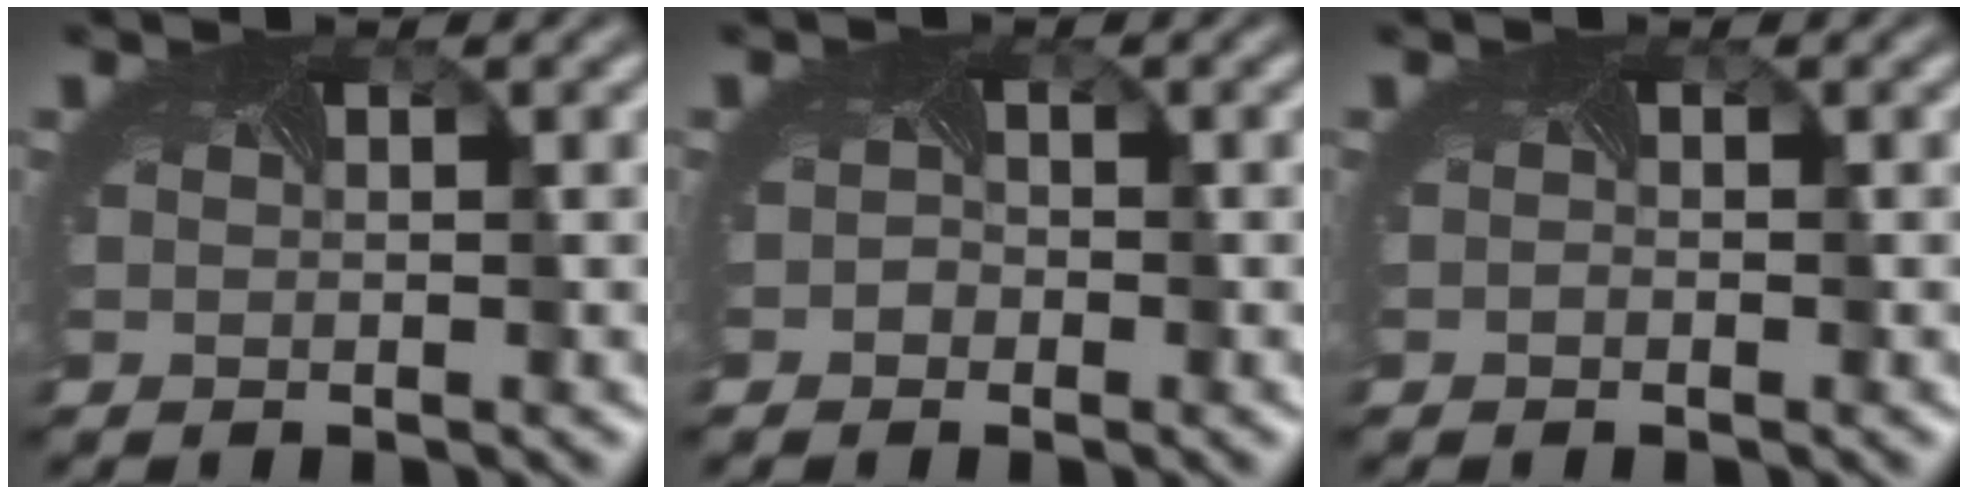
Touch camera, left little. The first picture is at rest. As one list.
[{"total": 1.3, "force": [-0.6, 1.1, 0.4], "torque": [0.007, -0.001, -0.009]}, {"total": 0.0}]